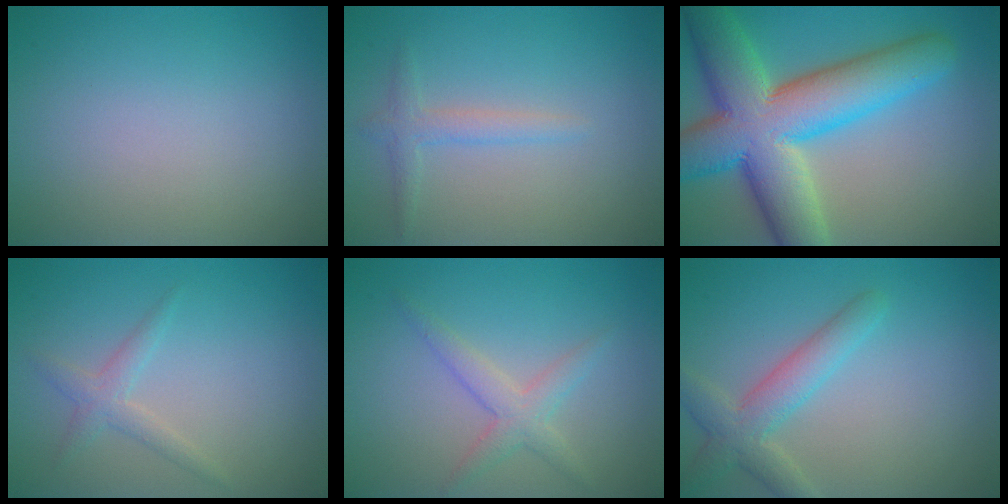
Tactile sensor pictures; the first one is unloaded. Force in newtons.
{"total": 1.8, "press": 1.8, "slide": 0.1}
{"total": 13.1, "press": 13.1, "slide": 0.6}
{"total": 1.7, "press": 1.7, "slide": 0.1}
{"total": 2.5, "press": 2.5, "slide": 0.1}
{"total": 3.6, "press": 3.6, "slide": 0.2}